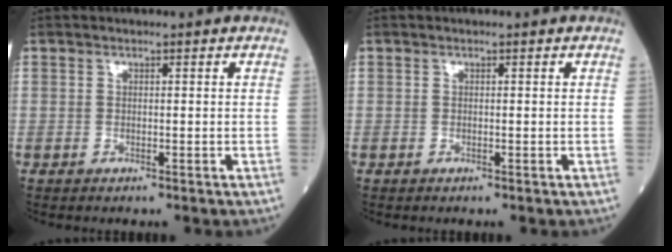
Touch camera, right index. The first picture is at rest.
{"total": 0.0}